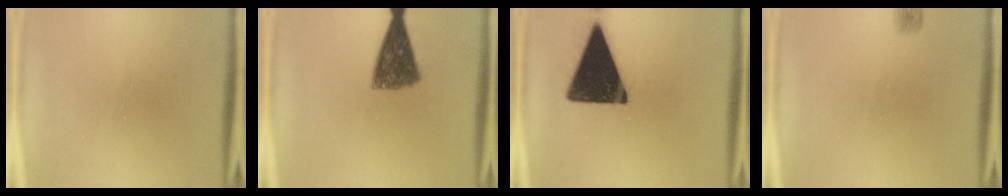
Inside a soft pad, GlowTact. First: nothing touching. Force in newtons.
{"total": 8.2}
{"total": 18.4}
{"total": 1.3}